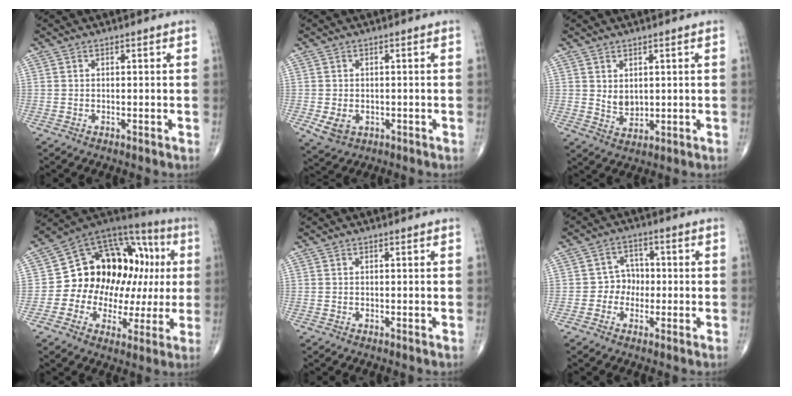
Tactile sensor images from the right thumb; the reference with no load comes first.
{"total": 4.1, "force": [-1.0, 3.2, 2.4], "torque": [-0.035, -0.001, -0.006]}
{"total": 3.3, "force": [1.0, 2.3, 2.1], "torque": [-0.024, -0.014, 0.028]}
{"total": 23.2, "force": [1.6, 16.1, 16.7], "torque": [-0.191, 0.056, 0.029]}
{"total": 0.0}
{"total": 4.8, "force": [-0.9, 4.3, 2.0], "torque": [0.006, 0.016, -0.028]}